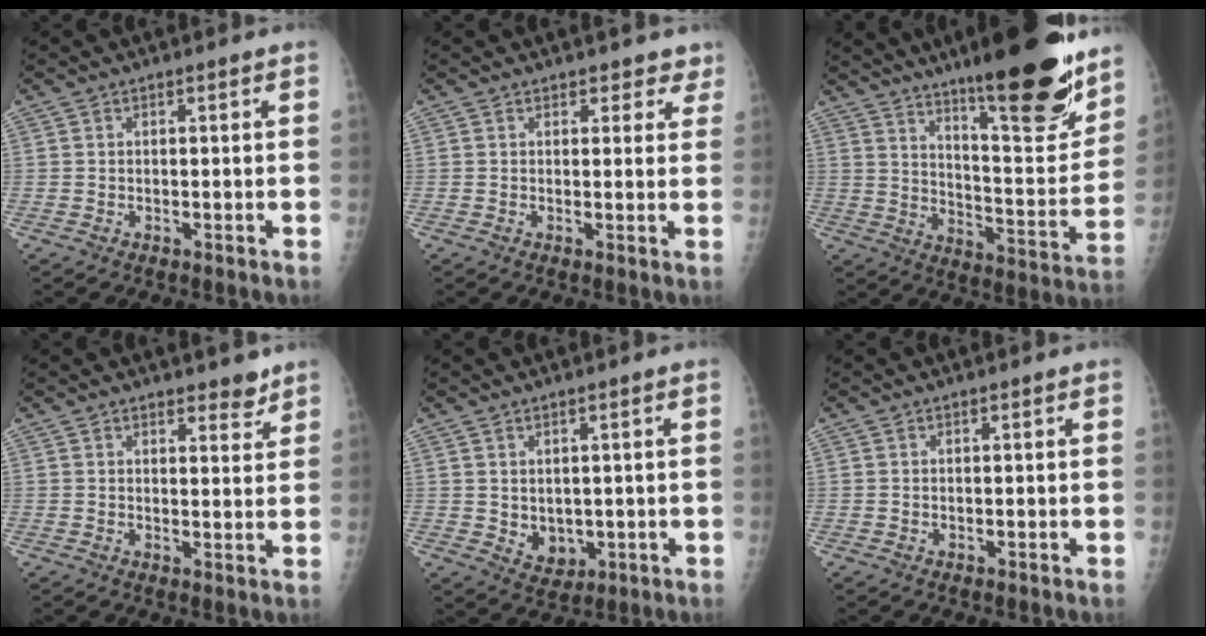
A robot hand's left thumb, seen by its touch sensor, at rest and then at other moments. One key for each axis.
{"total": 3.7, "fx": 3.0, "fy": 2.0, "fz": 0.9, "tx": 0.029, "ty": -0.013, "tz": 0.029}
{"total": 23.2, "fx": 16.3, "fy": 4.4, "fz": 16.0, "tx": -0.208, "ty": -0.097, "tz": 0.257}
{"total": 3.7, "fx": 3.1, "fy": 1.4, "fz": 1.6, "tx": -0.004, "ty": -0.021, "tz": 0.043}
{"total": 4.5, "fx": 0.3, "fy": 3.5, "fz": 2.8, "tx": -0.028, "ty": -0.014, "tz": 0.024}
{"total": 0.0}